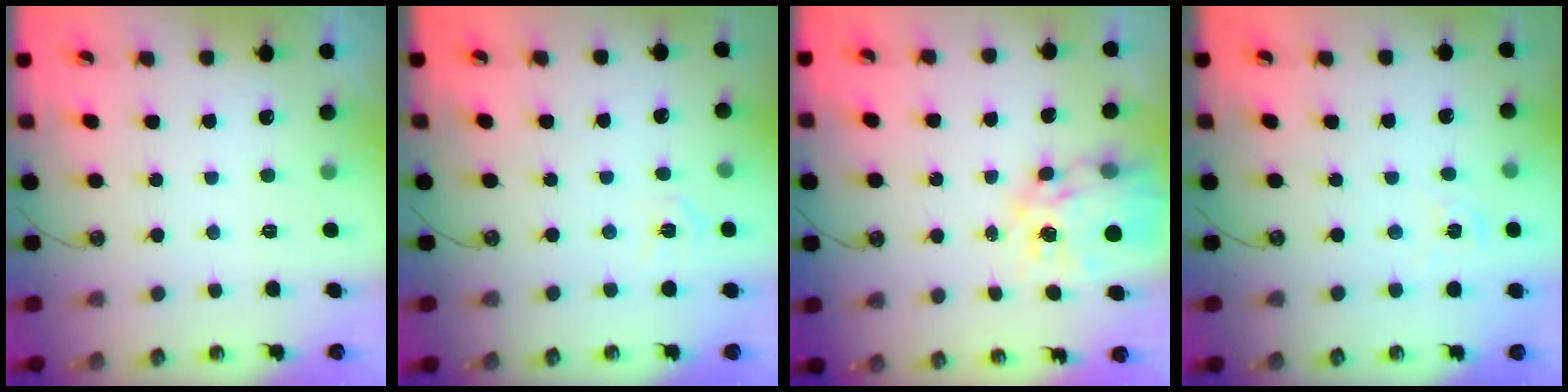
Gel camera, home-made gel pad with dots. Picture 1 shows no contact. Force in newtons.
{"total": 3.2, "press": 3.2, "slide": 0.4}
{"total": 14.4, "press": 14.3, "slide": 1.5}
{"total": 1.4, "press": 1.4, "slide": 0.2}